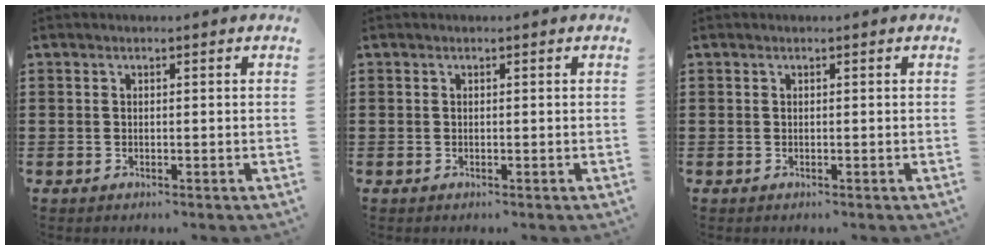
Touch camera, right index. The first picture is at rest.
{"total": 0.0}
{"total": 0.0}